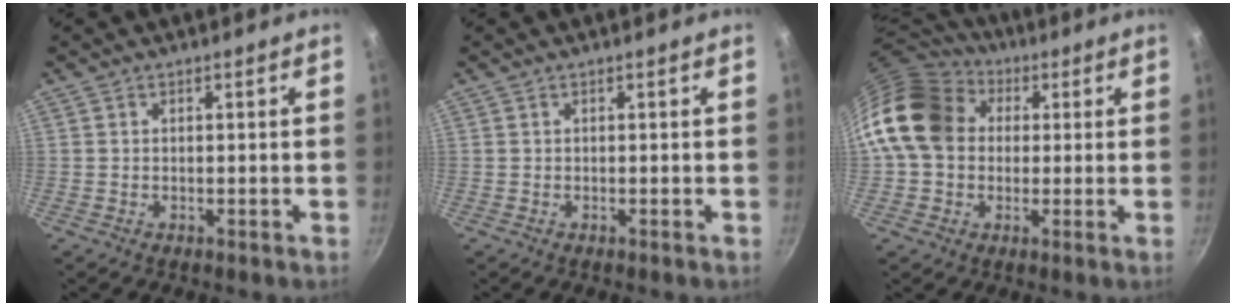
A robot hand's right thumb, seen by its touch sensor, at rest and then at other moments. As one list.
[{"total": 0.0}, {"total": 17.5, "force": [2.5, 14.1, 10.0], "torque": [-0.170, 0.037, 0.032]}]